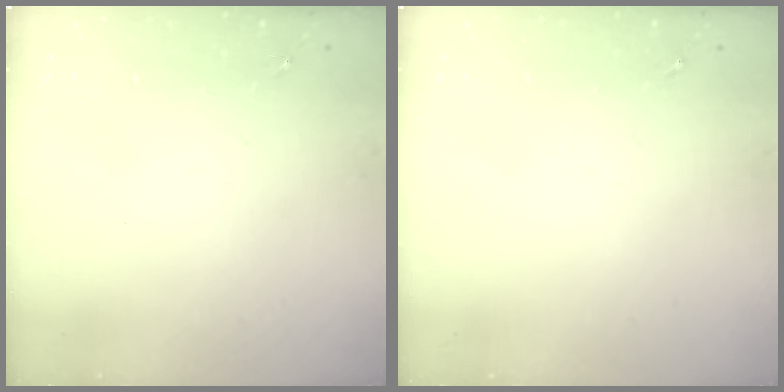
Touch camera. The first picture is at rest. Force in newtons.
{"total": 0.0}